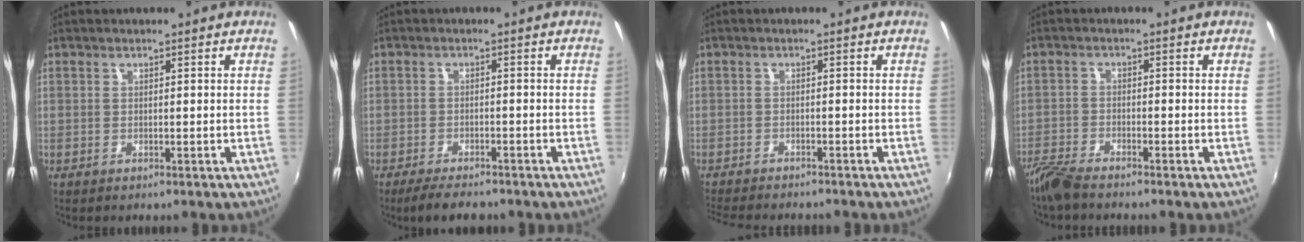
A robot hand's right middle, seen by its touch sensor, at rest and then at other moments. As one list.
[{"total": 5.7, "force": [-4.8, 1.6, 2.7], "torque": [-0.065, -0.010, -0.079]}, {"total": 8.5, "force": [-7.8, 1.6, 3.2], "torque": [-0.081, -0.019, -0.122]}, {"total": 5.2, "force": [-4.7, 0.8, 2.1], "torque": [-0.061, -0.016, -0.096]}]